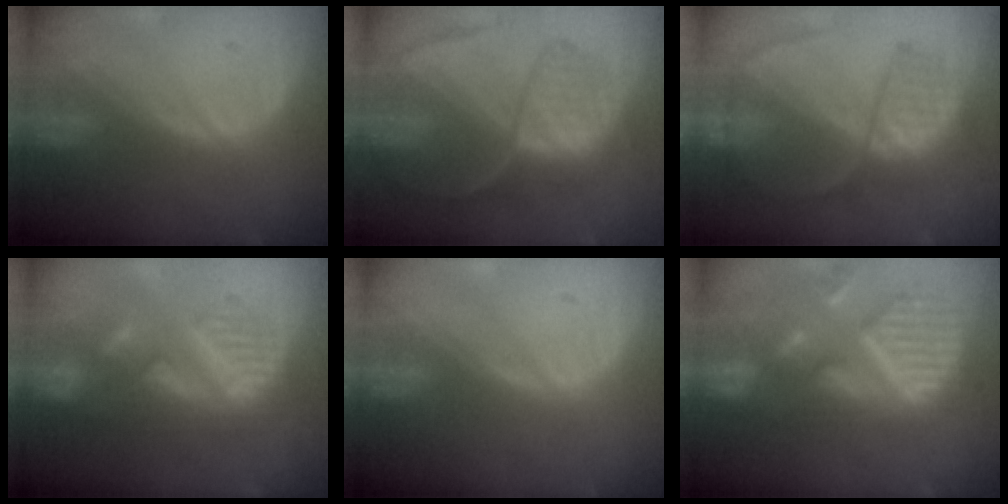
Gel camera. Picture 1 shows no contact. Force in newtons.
{"total": 8.9, "press": 7.5, "slide": 4.7}
{"total": 6.8, "press": 6.6, "slide": 1.6}
{"total": 8.8, "press": 8.5, "slide": 2.0}
{"total": 0.0}
{"total": 12.9, "press": 10.9, "slide": 7.0}